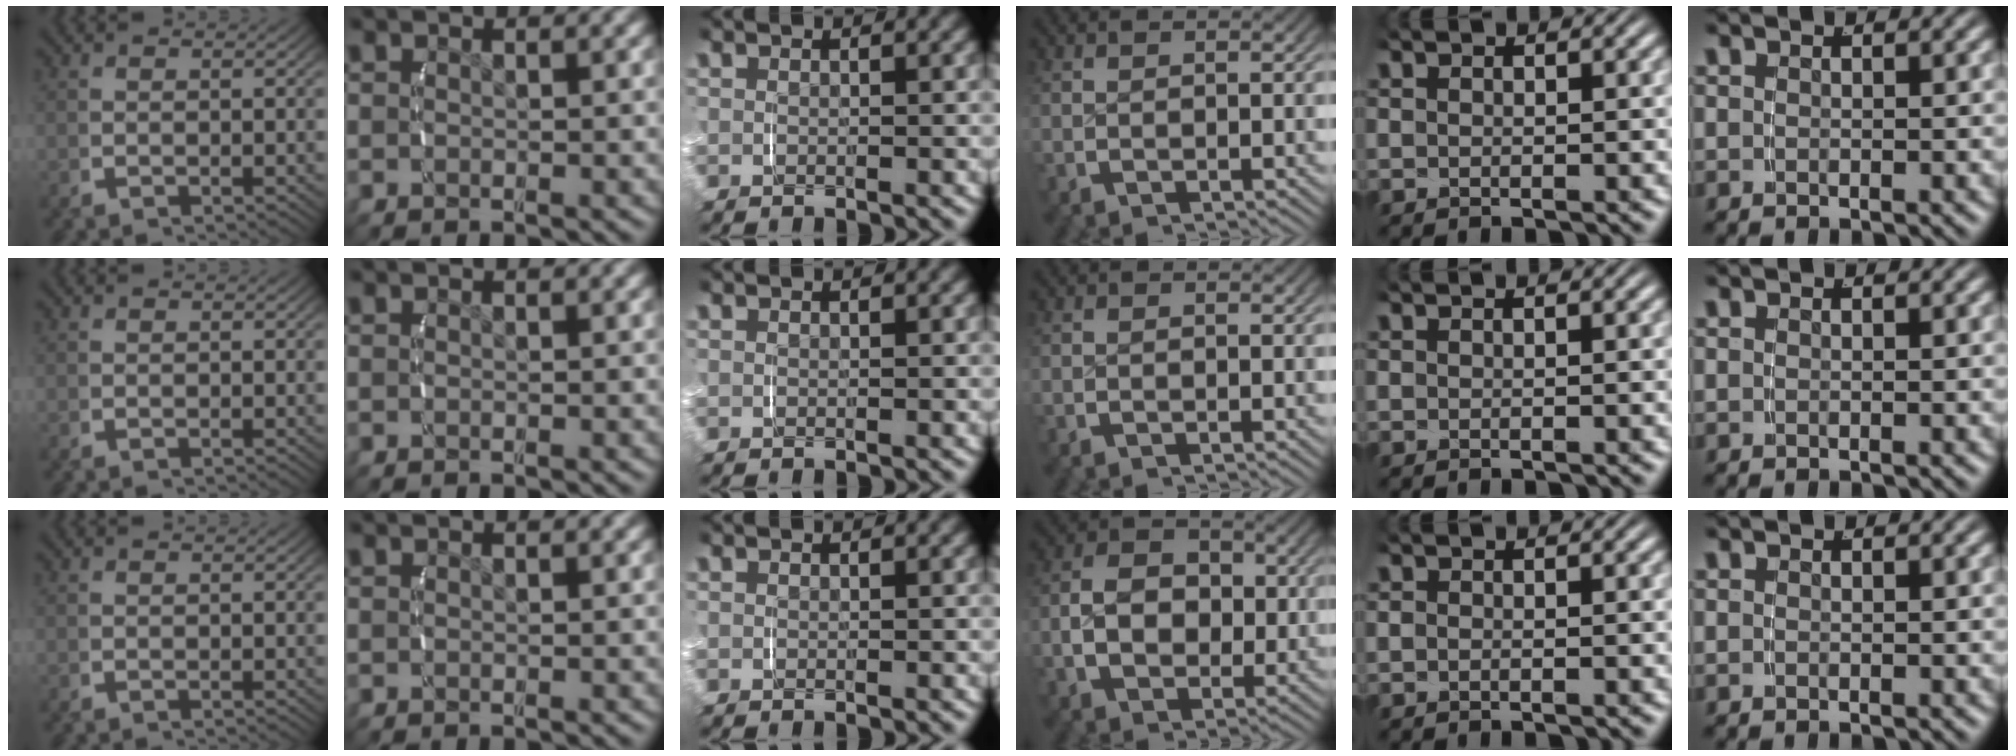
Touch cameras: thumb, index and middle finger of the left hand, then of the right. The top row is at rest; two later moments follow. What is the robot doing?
{"motion": "grasp_and_lifting", "object": "velcro strap"}